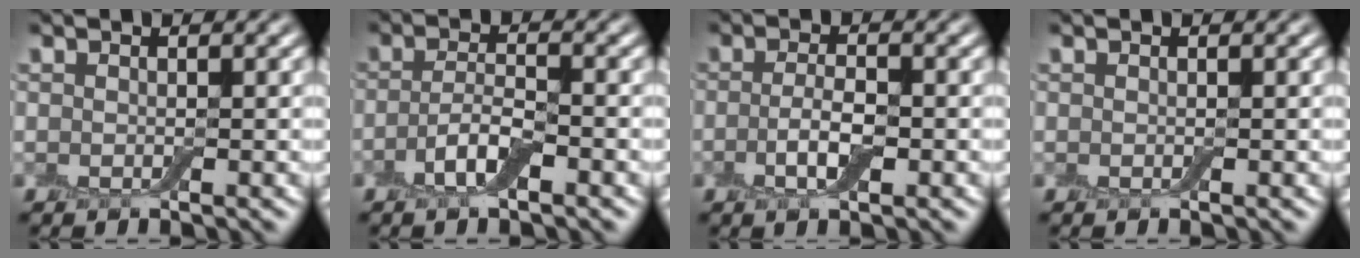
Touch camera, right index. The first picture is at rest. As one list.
[{"total": 3.0, "force": [-1.3, 1.0, 2.6], "torque": [-0.054, 0.003, -0.032]}, {"total": 2.8, "force": [-0.7, 1.0, 2.5], "torque": [-0.053, -0.002, -0.016]}, {"total": 0.0}]